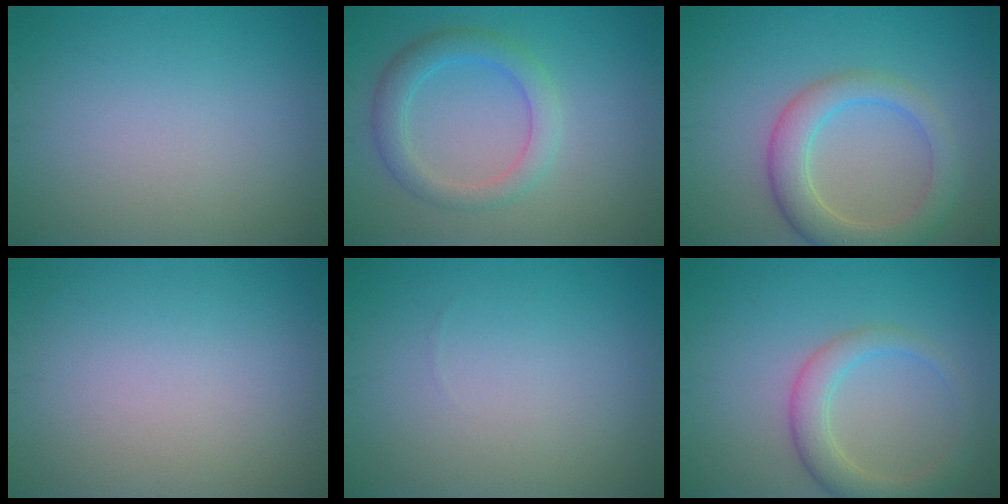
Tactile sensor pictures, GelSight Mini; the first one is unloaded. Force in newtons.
{"total": 3.5, "press": 3.5, "slide": 0.2}
{"total": 5.0, "press": 5.0, "slide": 0.3}
{"total": 0.0}
{"total": 0.0}
{"total": 3.6, "press": 3.6, "slide": 0.2}